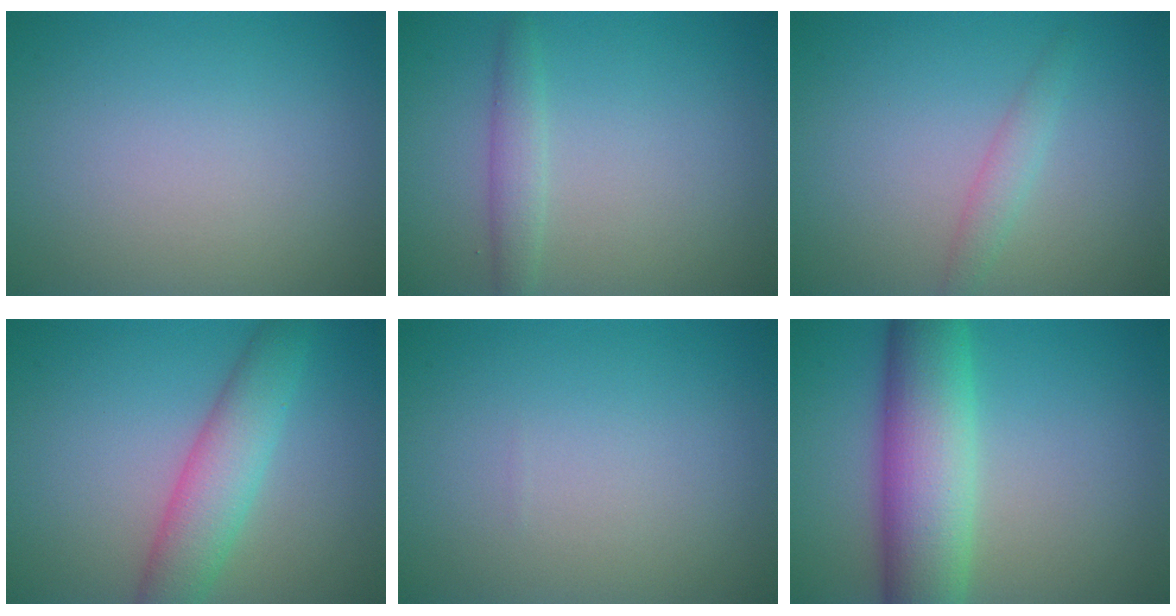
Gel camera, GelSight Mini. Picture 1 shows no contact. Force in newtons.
{"total": 1.9, "press": 1.9, "slide": 0.0}
{"total": 1.6, "press": 1.6, "slide": 0.0}
{"total": 4.9, "press": 4.9, "slide": 0.0}
{"total": 0.0}
{"total": 8.8, "press": 8.8, "slide": 0.1}